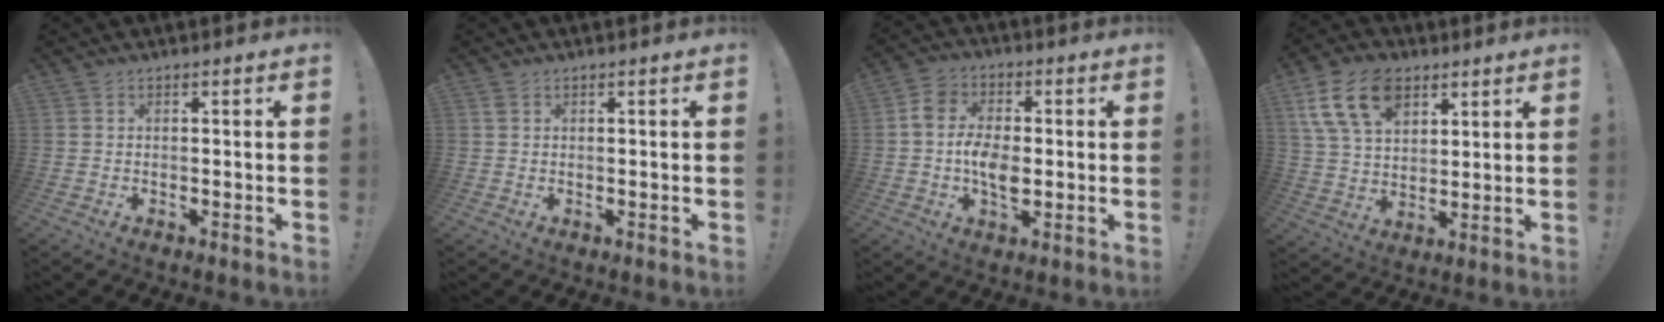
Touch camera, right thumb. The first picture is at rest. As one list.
[{"total": 0.9, "force": [0.5, 0.6, 0.5], "torque": [-0.007, 0.000, 0.009]}, {"total": 10.3, "force": [-1.5, 7.3, 7.1], "torque": [-0.128, 0.008, -0.025]}, {"total": 15.9, "force": [8.2, 10.2, 9.0], "torque": [-0.164, -0.029, 0.154]}]